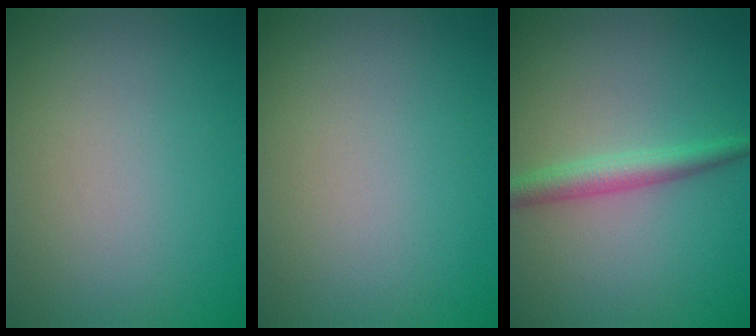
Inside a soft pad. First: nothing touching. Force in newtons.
{"total": 0.0}
{"total": 2.6, "press": 2.6, "slide": 0.1}